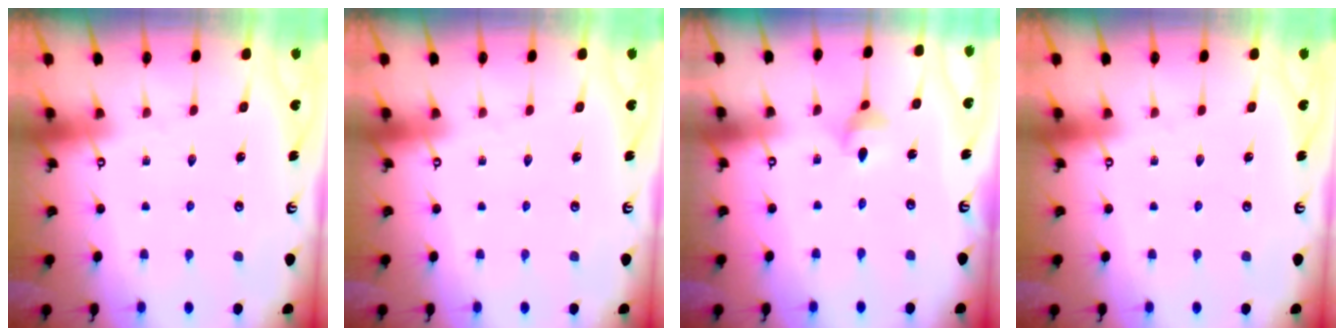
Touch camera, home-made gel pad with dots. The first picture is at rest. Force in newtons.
{"total": 0.0}
{"total": 3.0, "press": 2.9, "slide": 0.6}
{"total": 0.0}